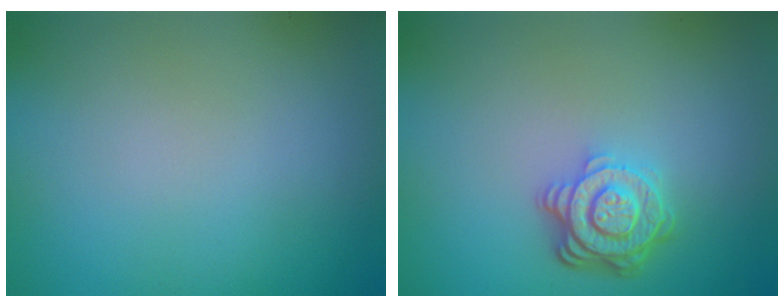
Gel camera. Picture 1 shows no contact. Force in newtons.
{"total": 4.4, "press": 3.3, "slide": 2.9}